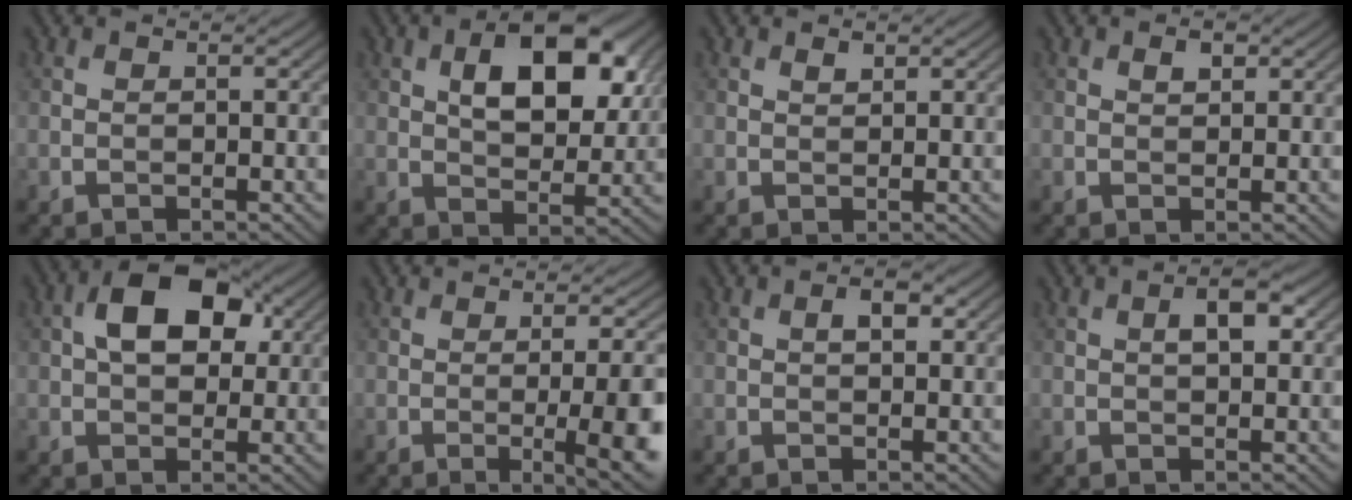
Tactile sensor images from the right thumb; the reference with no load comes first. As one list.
[{"total": 10.5, "force": [3.4, 5.5, 8.2], "torque": [-0.131, 0.004, 0.055]}, {"total": 0.9, "force": [0.7, 0.4, 0.5], "torque": [-0.010, -0.004, 0.014]}, {"total": 1.3, "force": [0.7, 0.7, 0.9], "torque": [-0.013, -0.001, 0.012]}, {"total": 8.7, "force": [2.2, 5.3, 6.6], "torque": [-0.110, 0.014, 0.029]}, {"total": 8.7, "force": [-1.7, 2.1, 8.3], "torque": [-0.107, -0.002, -0.016]}, {"total": 2.0, "force": [0.5, 1.0, 1.7], "torque": [-0.023, 0.002, 0.006]}, {"total": 3.1, "force": [0.7, 1.3, 2.7], "torque": [-0.040, 0.004, 0.009]}]